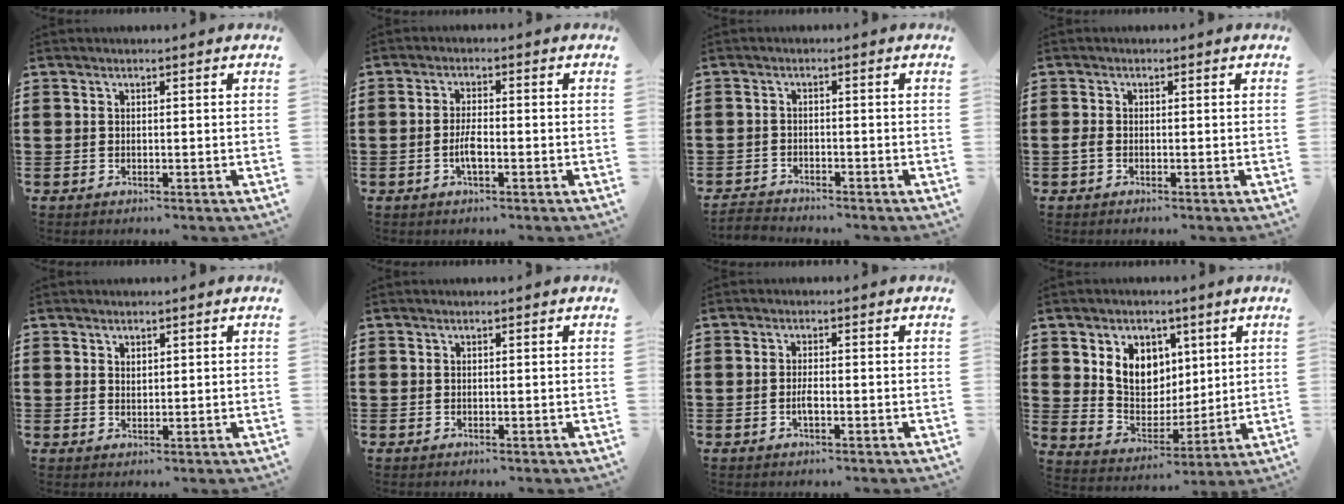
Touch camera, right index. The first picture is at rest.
{"total": 3.3, "force": [-1.0, 1.0, 3.0], "torque": [-0.068, -0.001, -0.024]}
{"total": 2.0, "force": [-2.0, 0.2, -0.1], "torque": [-0.005, 0.000, -0.043]}
{"total": 1.0, "force": [-0.5, 0.6, 0.6], "torque": [-0.022, -0.002, -0.012]}
{"total": 1.2, "force": [1.0, 0.6, 0.2], "torque": [-0.005, 0.001, 0.020]}
{"total": 0.0}
{"total": 2.1, "force": [-0.6, 0.6, 1.9], "torque": [-0.043, -0.001, -0.014]}
{"total": 7.9, "force": [3.2, 6.5, 3.0], "torque": [-0.078, 0.001, 0.059]}